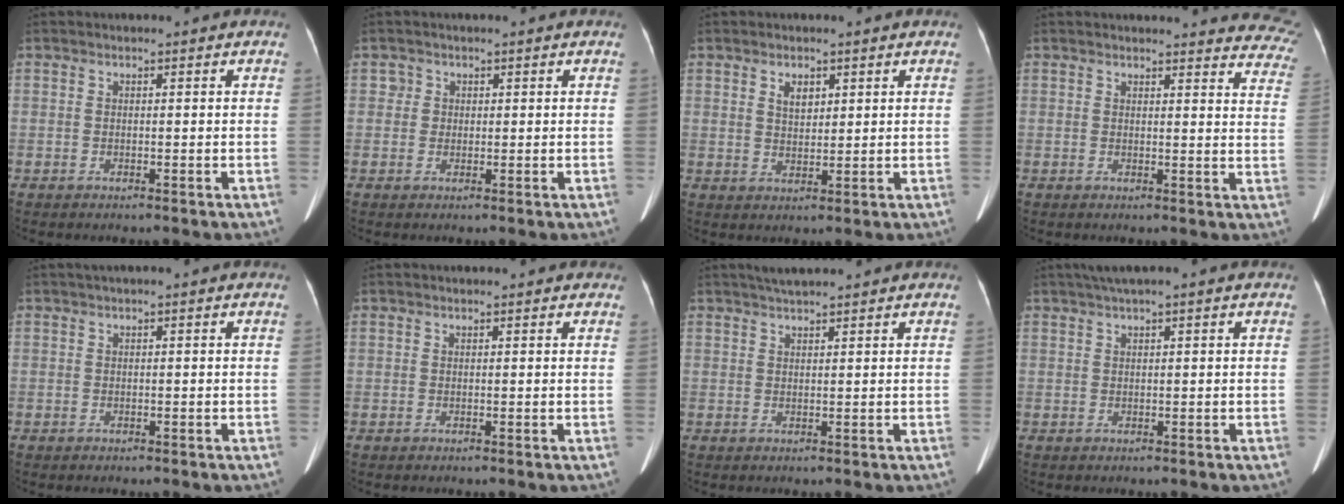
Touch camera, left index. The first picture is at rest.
{"total": 1.4, "force": [0.1, 1.4, -0.3], "torque": [0.012, -0.002, -0.002]}
{"total": 2.4, "force": [1.1, 1.5, 1.5], "torque": [-0.033, 0.003, 0.026]}
{"total": 17.5, "force": [16.7, 3.7, 3.6], "torque": [-0.003, -0.077, 0.148]}
{"total": 0.0}
{"total": 2.5, "force": [2.2, 0.7, 1.1], "torque": [-0.014, 0.020, 0.017]}
{"total": 3.2, "force": [2.9, 0.0, 1.5], "torque": [-0.024, 0.020, 0.051]}
{"total": 2.3, "force": [1.4, 0.1, 1.8], "torque": [-0.040, 0.022, 0.031]}